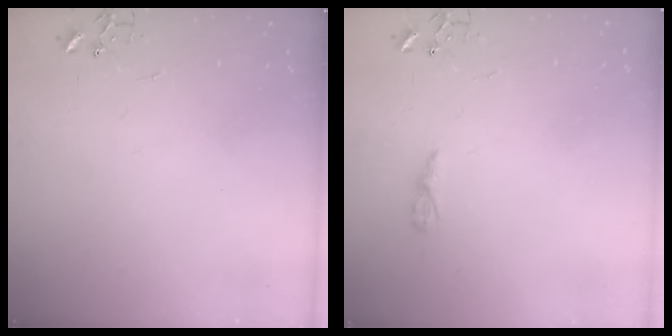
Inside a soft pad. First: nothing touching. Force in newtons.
{"total": 3.5, "press": 3.5, "slide": 0.4}